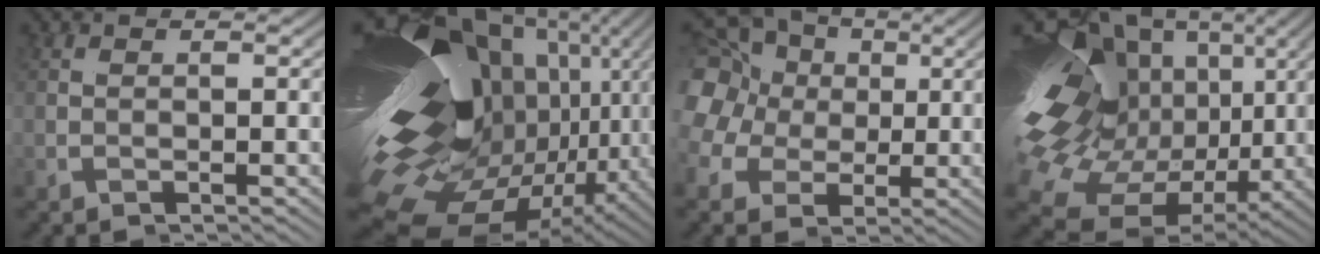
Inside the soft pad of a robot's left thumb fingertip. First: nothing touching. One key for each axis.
{"total": 28.7, "fx": -1.5, "fy": 14.7, "fz": 24.5, "tx": -0.372, "ty": -0.012, "tz": -0.012}
{"total": 13.4, "fx": 6.4, "fy": 8.8, "fz": 7.7, "tx": -0.145, "ty": 0.023, "tz": 0.085}
{"total": 19.7, "fx": 1.1, "fy": 12.1, "fz": 15.5, "tx": -0.285, "ty": 0.007, "tz": 0.012}